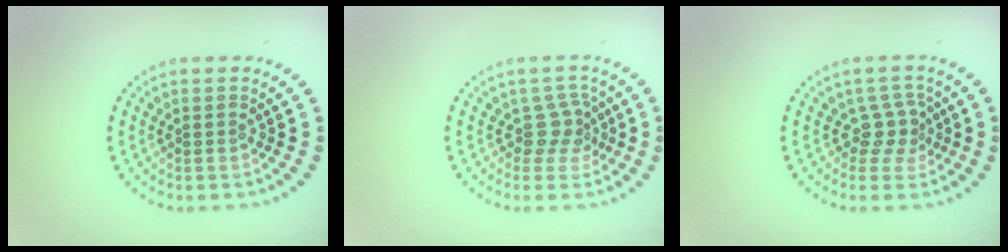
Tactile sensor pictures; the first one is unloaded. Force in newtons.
{"total": 2.3, "press": 1.6, "slide": 1.6}
{"total": 2.2, "press": 1.5, "slide": 1.6}